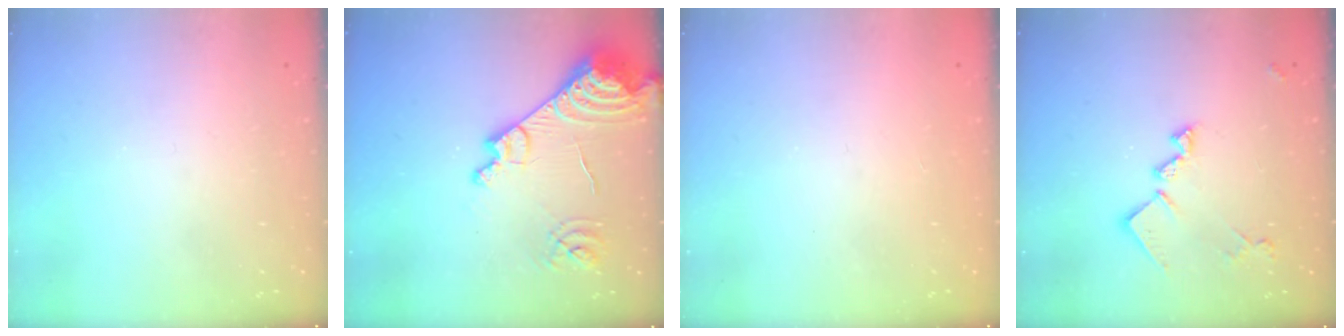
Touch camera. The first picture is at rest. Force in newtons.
{"total": 17.1, "press": 17.0, "slide": 2.0}
{"total": 1.5, "press": 1.2, "slide": 0.9}
{"total": 13.5, "press": 13.5, "slide": 0.6}